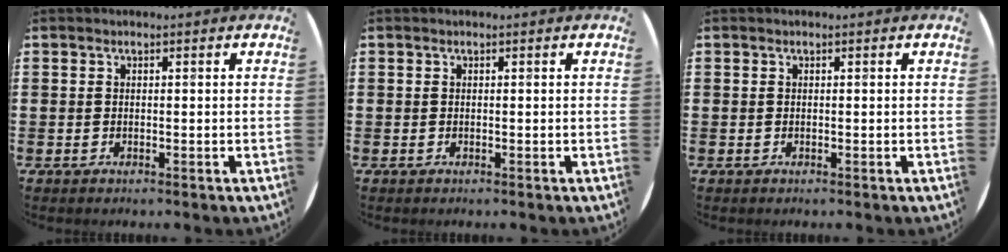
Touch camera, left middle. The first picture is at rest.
{"total": 0.0}
{"total": 0.0}